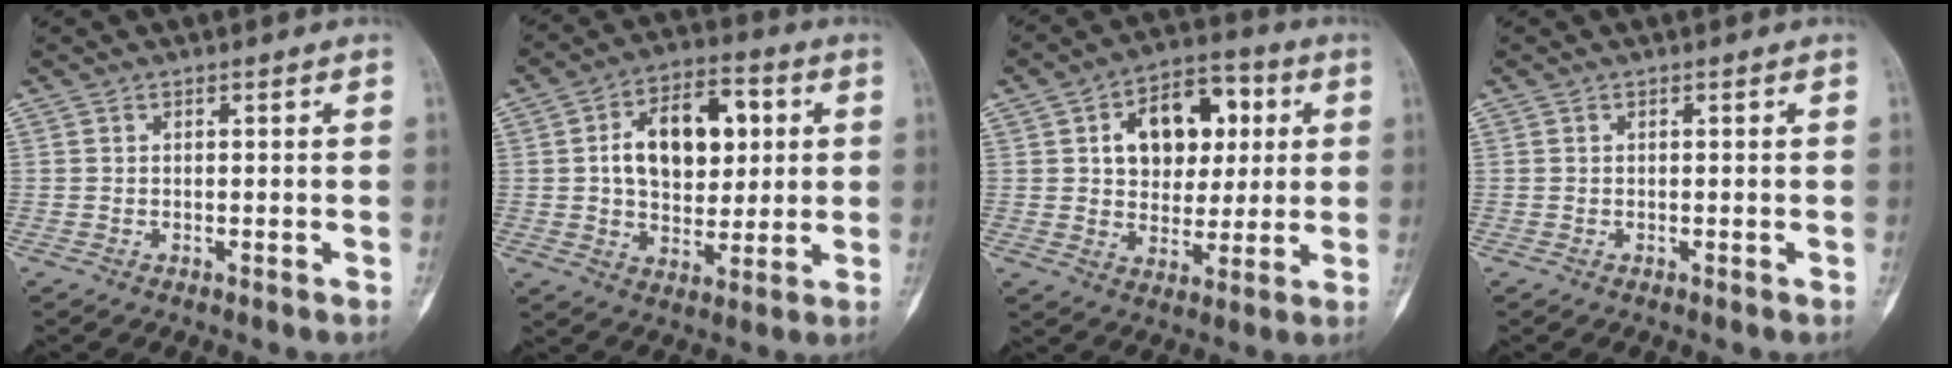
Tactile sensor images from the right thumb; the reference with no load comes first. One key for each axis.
{"total": 15.6, "fx": 2.9, "fy": 9.8, "fz": 11.8, "tx": -0.147, "ty": 0.009, "tz": 0.044}
{"total": 15.1, "fx": 3.7, "fy": 10.4, "fz": 10.3, "tx": -0.107, "ty": 0.010, "tz": 0.056}
{"total": 0.0}